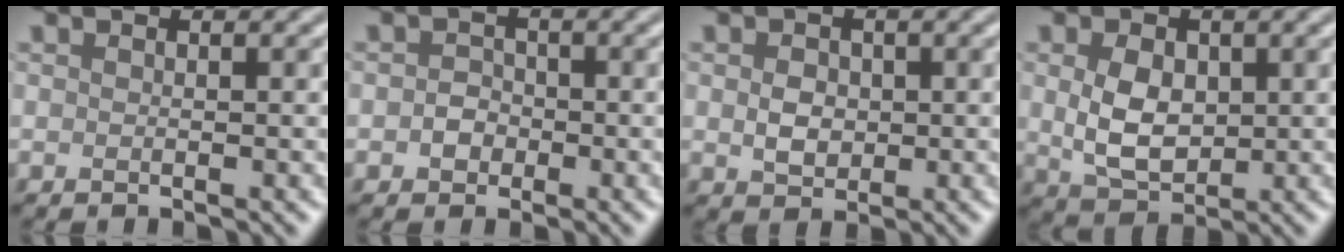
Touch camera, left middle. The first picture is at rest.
{"total": 1.7, "force": [-0.4, 1.5, 0.7], "torque": [-0.009, 0.000, -0.013]}
{"total": 2.5, "force": [0.1, 2.0, 1.5], "torque": [-0.029, -0.002, -0.001]}
{"total": 4.7, "force": [0.4, 3.3, 3.3], "torque": [-0.074, -0.004, 0.011]}